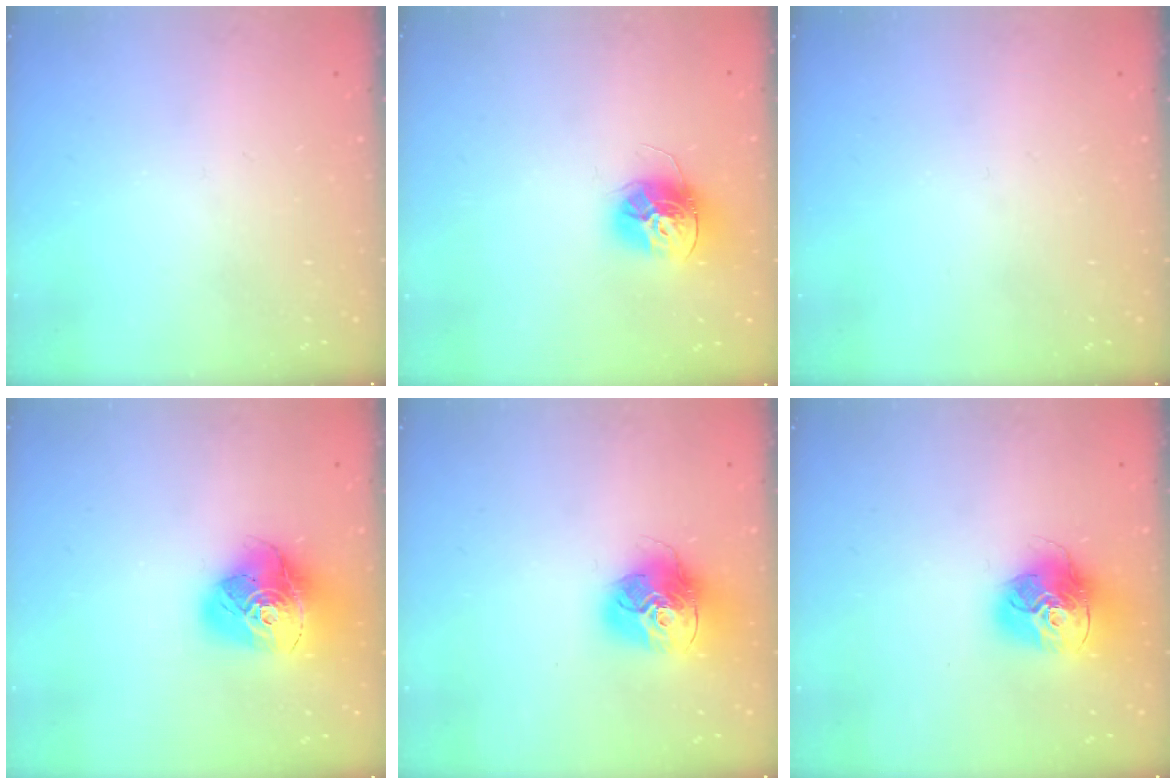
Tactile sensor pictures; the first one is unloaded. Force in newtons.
{"total": 13.4, "press": 13.4, "slide": 1.2}
{"total": 0.0}
{"total": 18.0, "press": 17.9, "slide": 1.9}
{"total": 16.1, "press": 16.0, "slide": 1.6}
{"total": 16.1, "press": 16.0, "slide": 1.6}